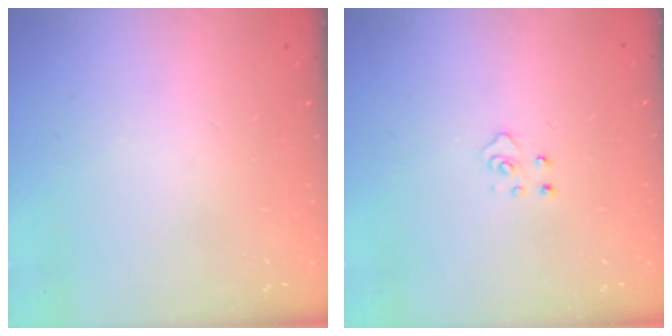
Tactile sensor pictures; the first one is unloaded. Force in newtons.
{"total": 4.1, "press": 4.0, "slide": 0.5}